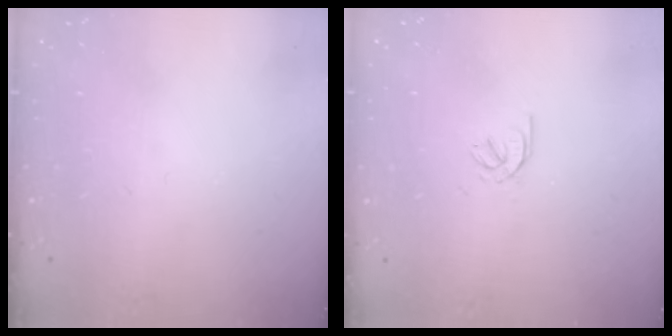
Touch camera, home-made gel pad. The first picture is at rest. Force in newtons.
{"total": 2.0, "press": 1.9, "slide": 0.6}